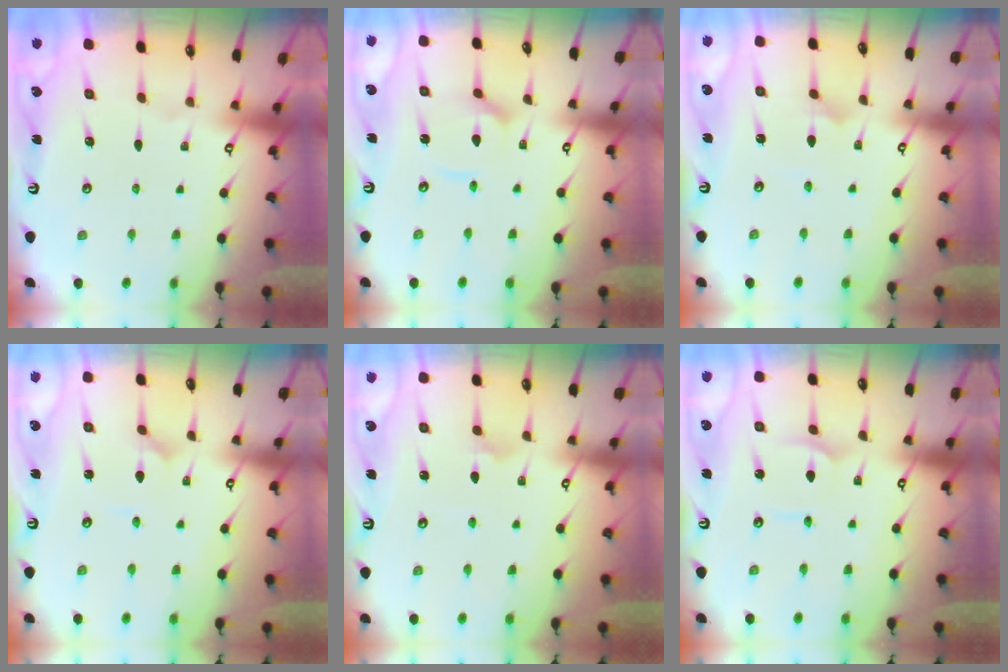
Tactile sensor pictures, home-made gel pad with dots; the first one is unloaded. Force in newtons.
{"total": 8.4, "press": 8.3, "slide": 0.9}
{"total": 2.3, "press": 2.3, "slide": 0.1}
{"total": 1.2, "press": 1.2, "slide": 0.2}
{"total": 2.7, "press": 2.6, "slide": 0.5}
{"total": 1.6, "press": 1.6, "slide": 0.0}